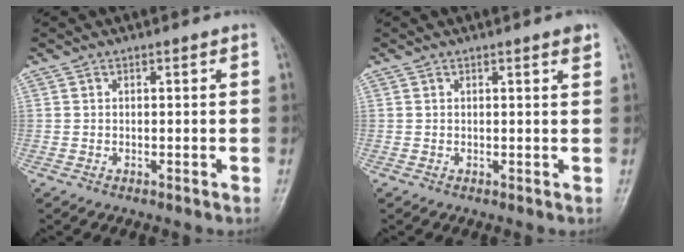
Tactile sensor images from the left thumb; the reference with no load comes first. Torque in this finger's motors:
{"motor_torque": [0.83, 0.13, 0.28, -0.32, 0.00]}